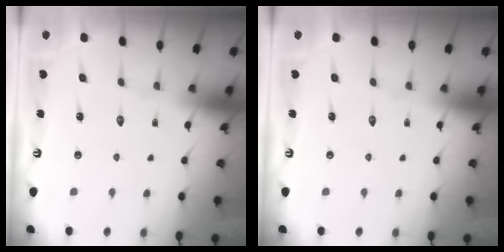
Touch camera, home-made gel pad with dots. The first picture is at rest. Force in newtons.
{"total": 0.0}